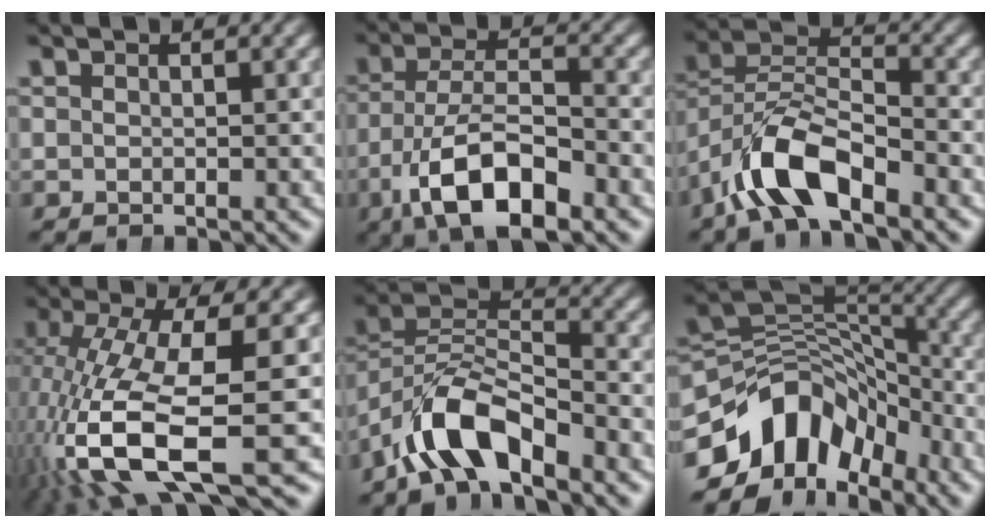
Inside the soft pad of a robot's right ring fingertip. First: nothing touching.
{"total": 8.5, "force": [-3.4, 4.5, 6.4], "torque": [-0.122, -0.038, -0.034]}
{"total": 6.2, "force": [-2.4, 4.0, 4.1], "torque": [-0.094, -0.019, -0.037]}
{"total": 10.3, "force": [-3.5, 4.5, 8.6], "torque": [-0.201, -0.061, -0.020]}
{"total": 6.7, "force": [-2.1, 4.5, 4.5], "torque": [-0.102, -0.020, -0.033]}
{"total": 13.3, "force": [-4.4, 9.9, 7.8], "torque": [-0.138, -0.028, -0.063]}